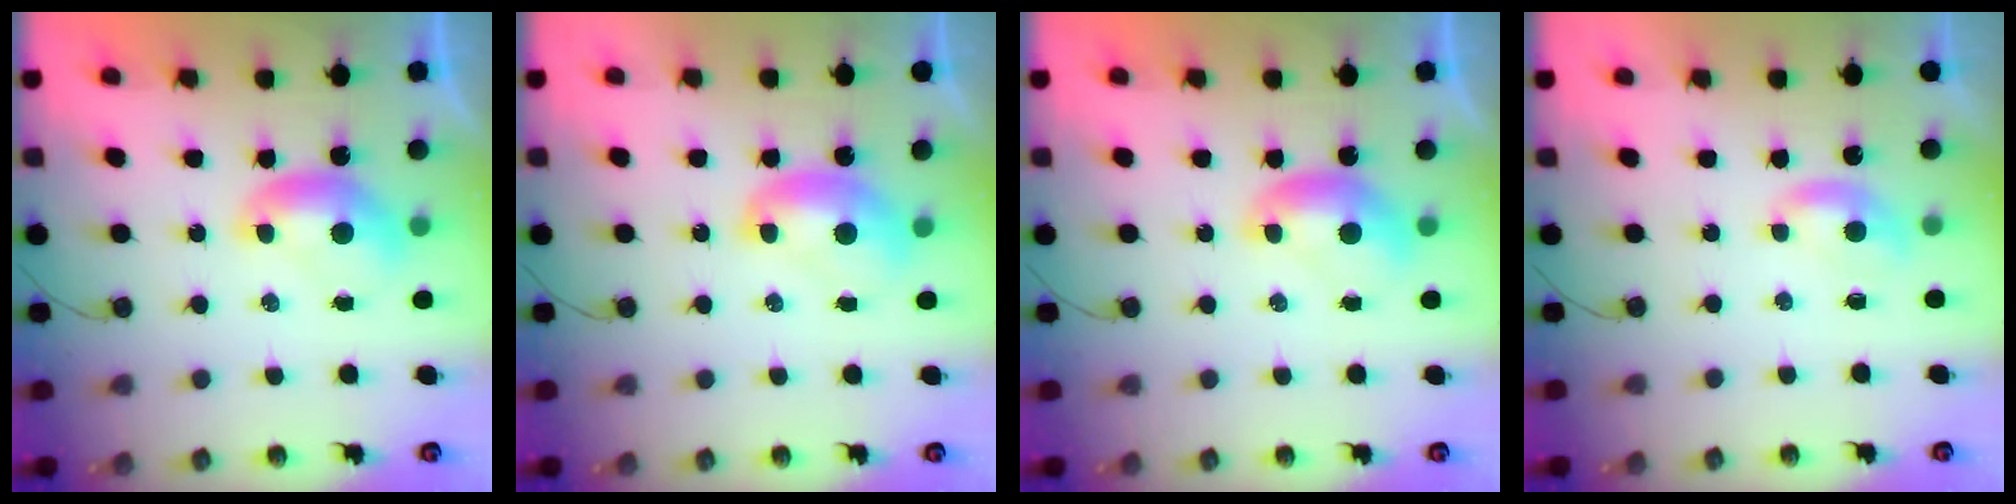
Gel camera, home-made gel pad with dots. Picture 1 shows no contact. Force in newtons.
{"total": 2.1, "press": 2.1, "slide": 0.3}
{"total": 0.0}
{"total": 1.6, "press": 1.5, "slide": 0.5}